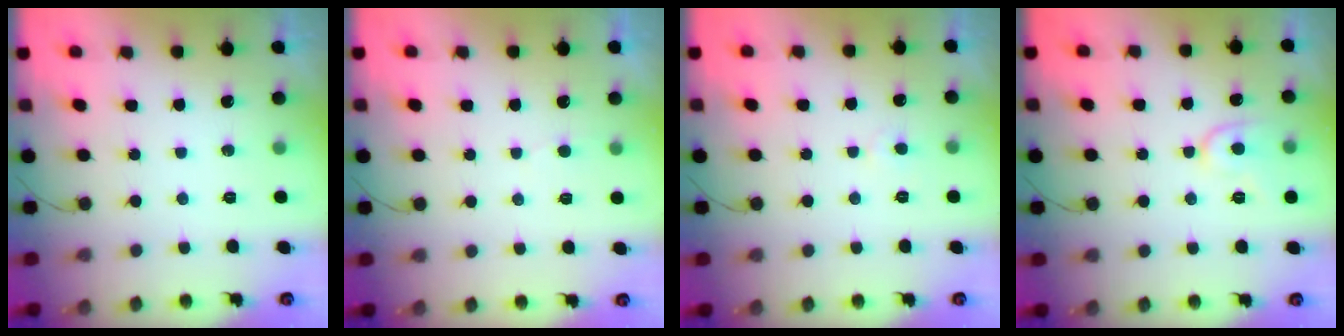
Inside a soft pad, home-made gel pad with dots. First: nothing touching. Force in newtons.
{"total": 2.0, "press": 2.0, "slide": 0.1}
{"total": 2.6, "press": 2.6, "slide": 0.3}
{"total": 7.8, "press": 7.7, "slide": 0.8}